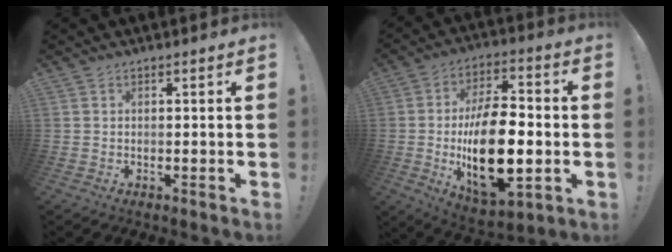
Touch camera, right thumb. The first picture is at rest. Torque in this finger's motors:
{"motor_torque": [1.85, 3.17, 2.36, -0.41, 0.68]}